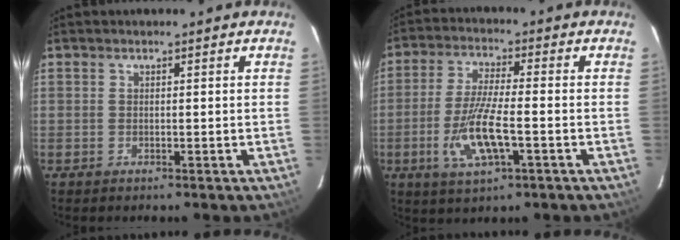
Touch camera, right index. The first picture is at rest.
{"total": 10.2, "force": [-3.2, 2.5, 9.3], "torque": [-0.190, -0.012, -0.061]}